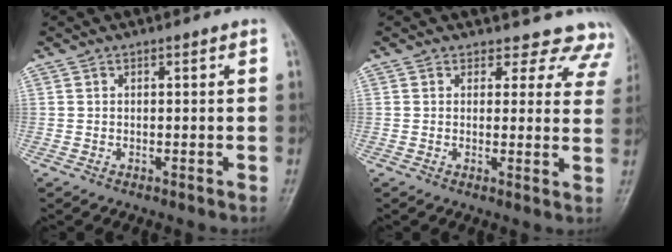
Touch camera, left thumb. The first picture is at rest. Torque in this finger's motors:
{"motor_torque": [-0.04, 0.22, 0.00, -0.12, 0.00]}